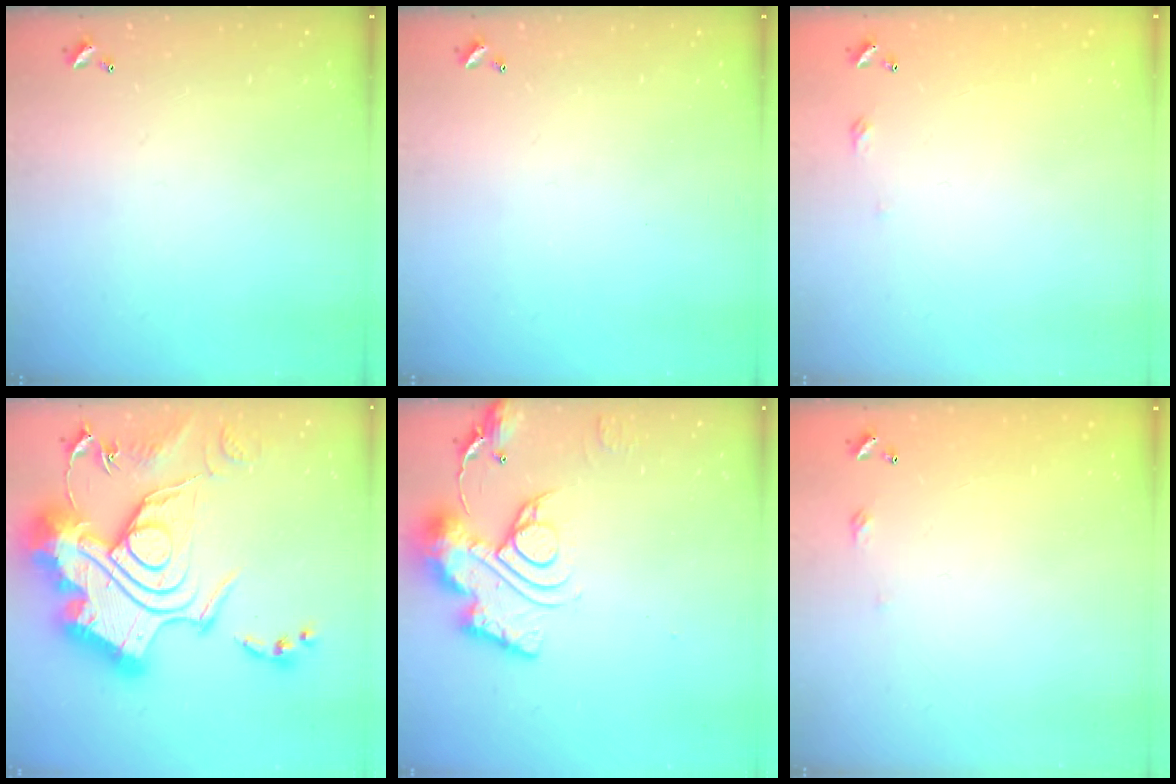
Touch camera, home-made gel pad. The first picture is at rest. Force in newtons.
{"total": 0.0}
{"total": 2.7, "press": 2.6, "slide": 0.4}
{"total": 1.1, "press": 1.1, "slide": 0.0}
{"total": 15.0, "press": 14.9, "slide": 1.6}
{"total": 2.7, "press": 2.6, "slide": 0.4}